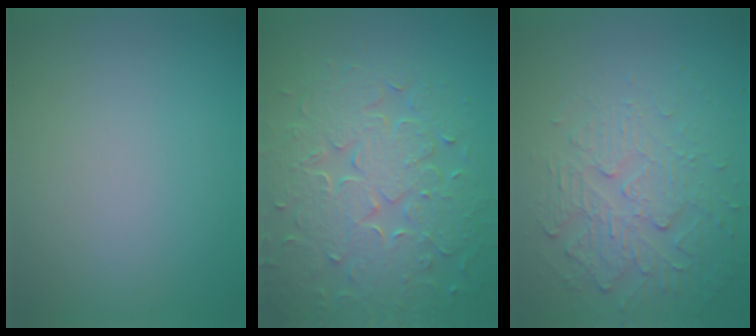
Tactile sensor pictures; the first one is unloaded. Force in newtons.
{"total": 8.7, "press": 6.2, "slide": 6.1}
{"total": 4.9, "press": 3.3, "slide": 3.6}